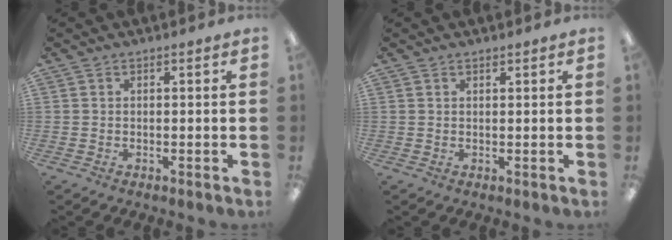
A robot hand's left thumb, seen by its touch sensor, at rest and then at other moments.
{"total": 0.6, "force": [0.5, 0.1, 0.2], "torque": [-0.004, 0.001, 0.010]}